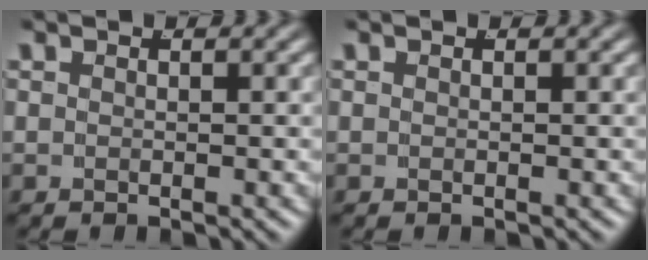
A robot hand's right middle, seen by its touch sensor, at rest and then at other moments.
{"total": 0.0}